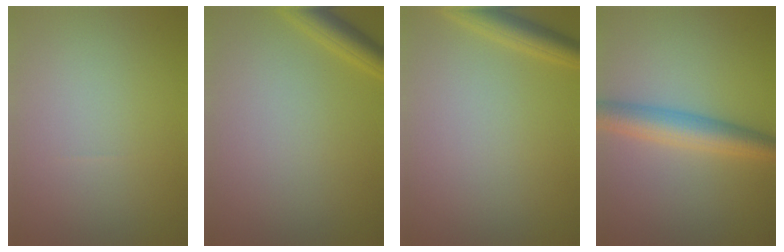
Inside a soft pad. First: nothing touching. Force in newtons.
{"total": 2.6, "press": 2.6, "slide": 0.2}
{"total": 3.0, "press": 2.9, "slide": 0.2}
{"total": 4.5, "press": 4.5, "slide": 0.1}